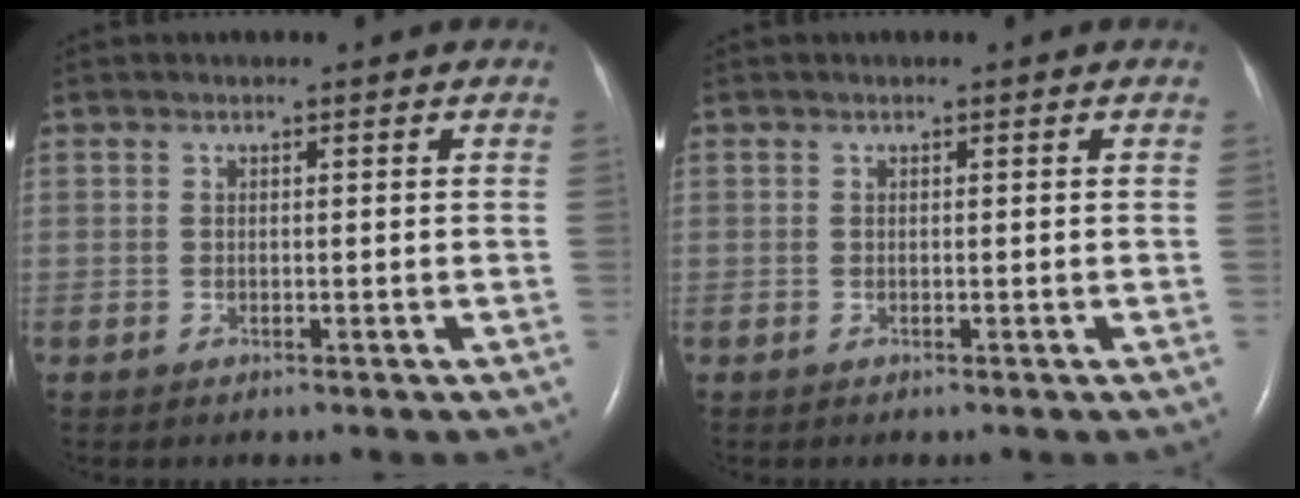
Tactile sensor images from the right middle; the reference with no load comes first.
{"total": 0.0}